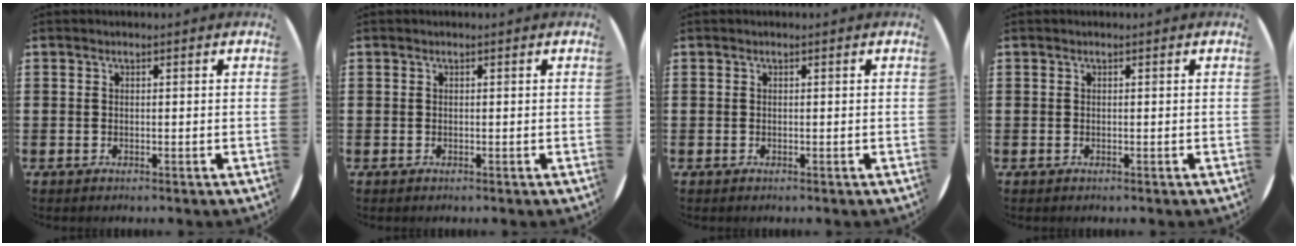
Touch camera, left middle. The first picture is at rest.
{"total": 0.0}
{"total": 0.0}
{"total": 0.0}